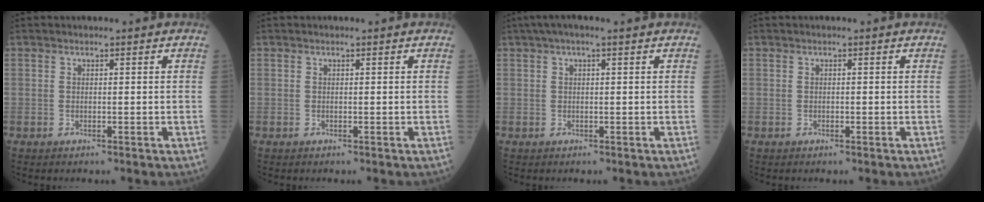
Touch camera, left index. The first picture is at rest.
{"total": 0.0}
{"total": 4.4, "force": [3.0, 0.3, 3.2], "torque": [-0.055, 0.038, 0.049]}
{"total": 0.0}